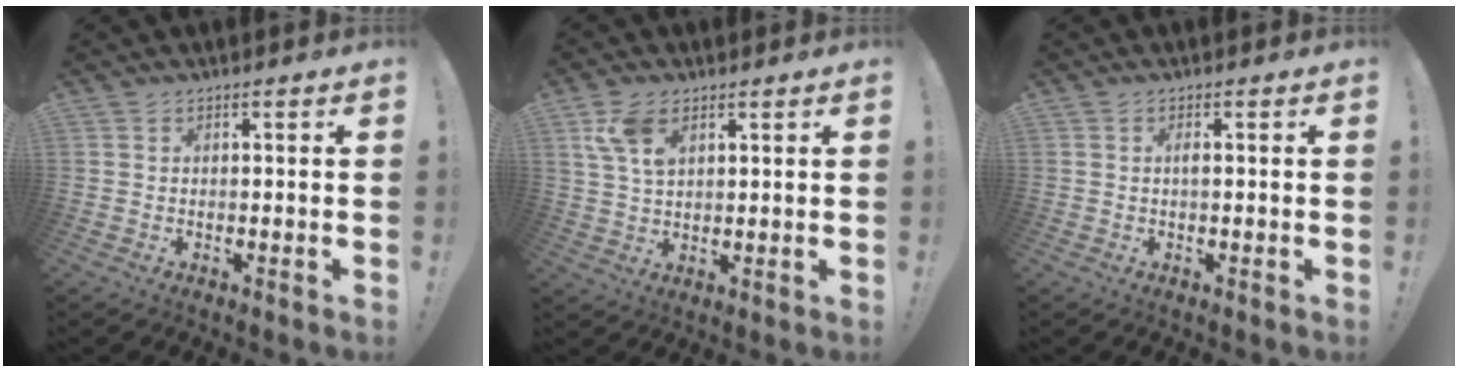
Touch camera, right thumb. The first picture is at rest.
{"total": 8.2, "force": [3.9, 4.5, 5.7], "torque": [-0.113, -0.007, 0.075]}
{"total": 1.0, "force": [-0.1, 0.1, 1.0], "torque": [-0.027, 0.004, -0.002]}